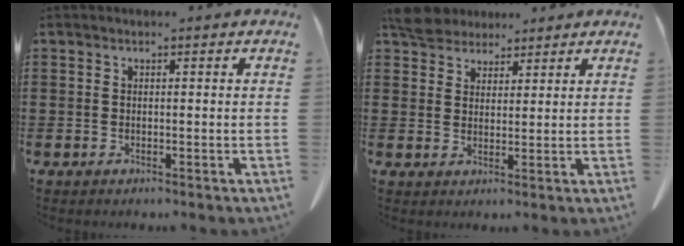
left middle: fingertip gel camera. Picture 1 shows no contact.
{"total": 4.8, "force": [4.4, 1.7, 0.9], "torque": [-0.035, -0.003, 0.087]}